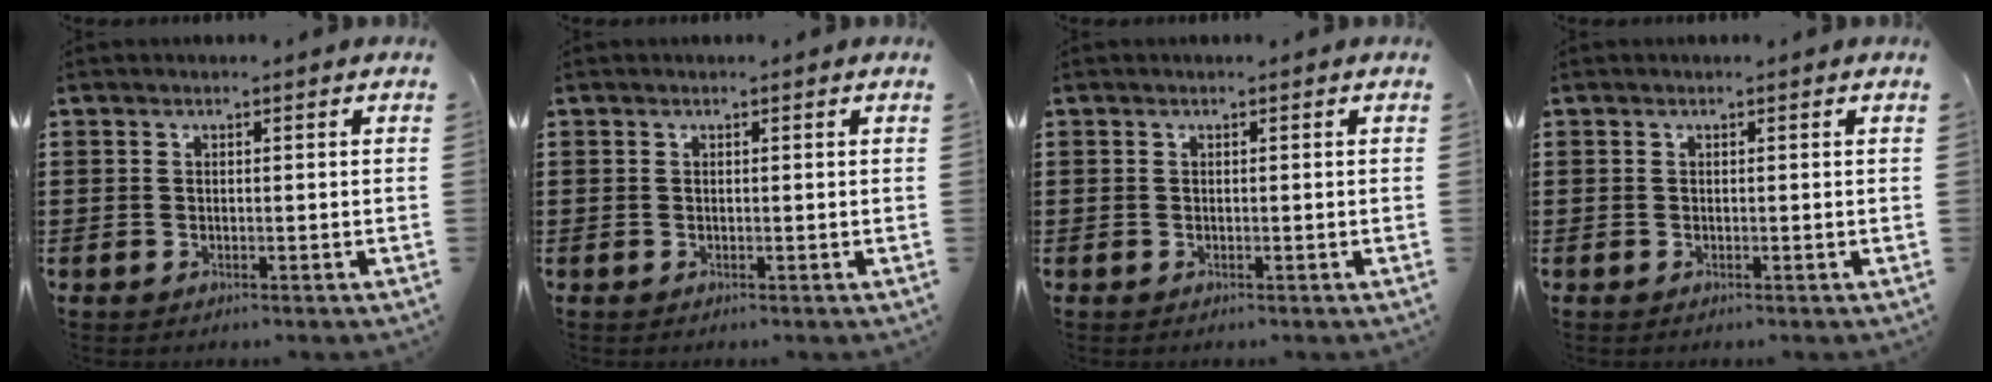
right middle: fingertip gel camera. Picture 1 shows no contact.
{"total": 0.0}
{"total": 0.0}
{"total": 0.0}